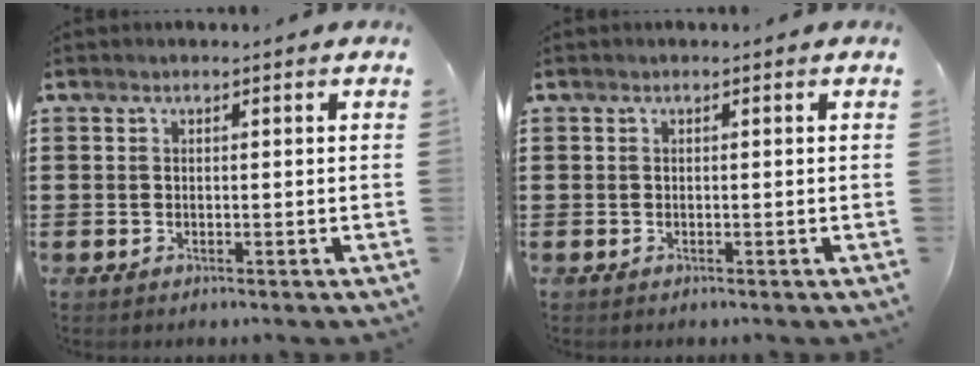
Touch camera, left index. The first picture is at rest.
{"total": 0.0}